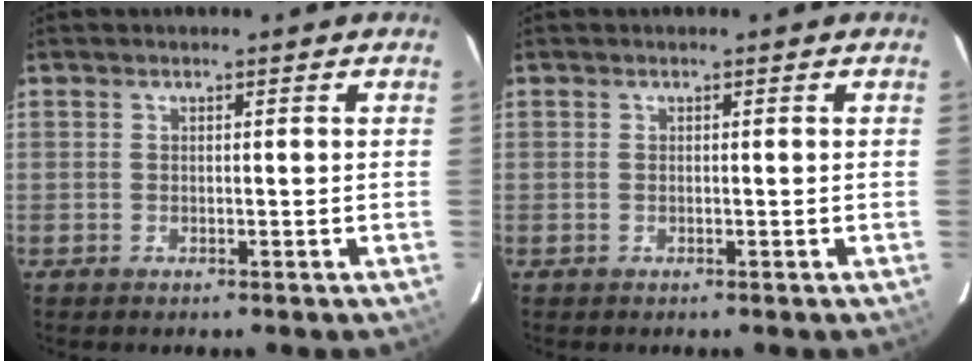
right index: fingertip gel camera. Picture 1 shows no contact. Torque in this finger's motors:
{"motor_torque": [0.00, 0.00, 0.00, 0.00]}